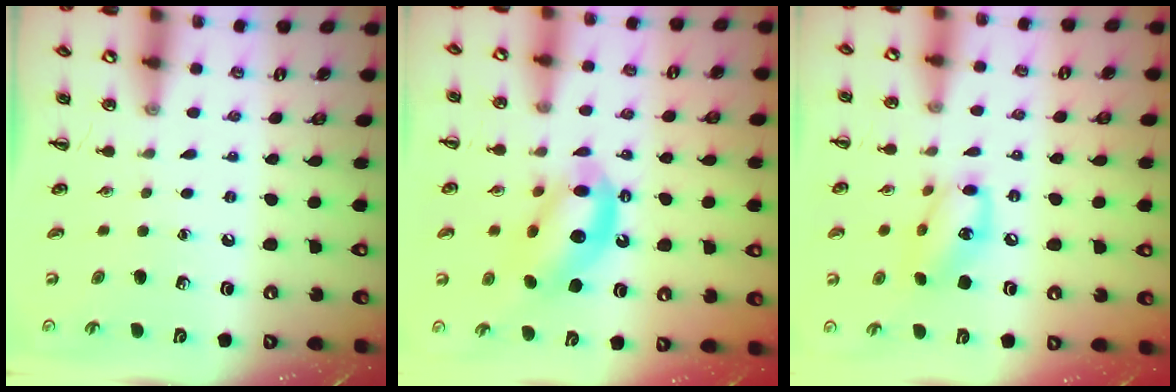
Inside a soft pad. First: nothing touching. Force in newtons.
{"total": 10.5, "press": 10.1, "slide": 2.9}
{"total": 12.1, "press": 11.9, "slide": 2.0}